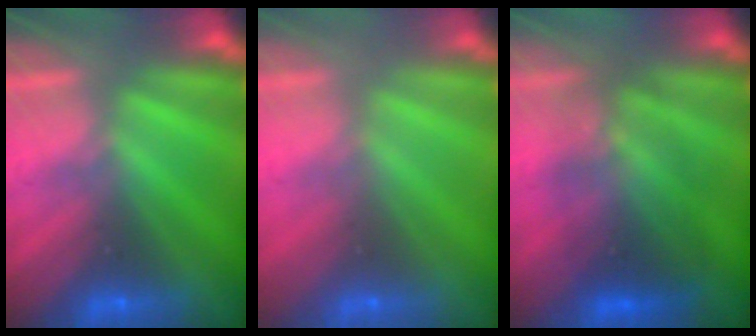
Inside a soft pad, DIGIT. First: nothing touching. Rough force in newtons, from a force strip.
{"total": 3.4}
{"total": 3.5}